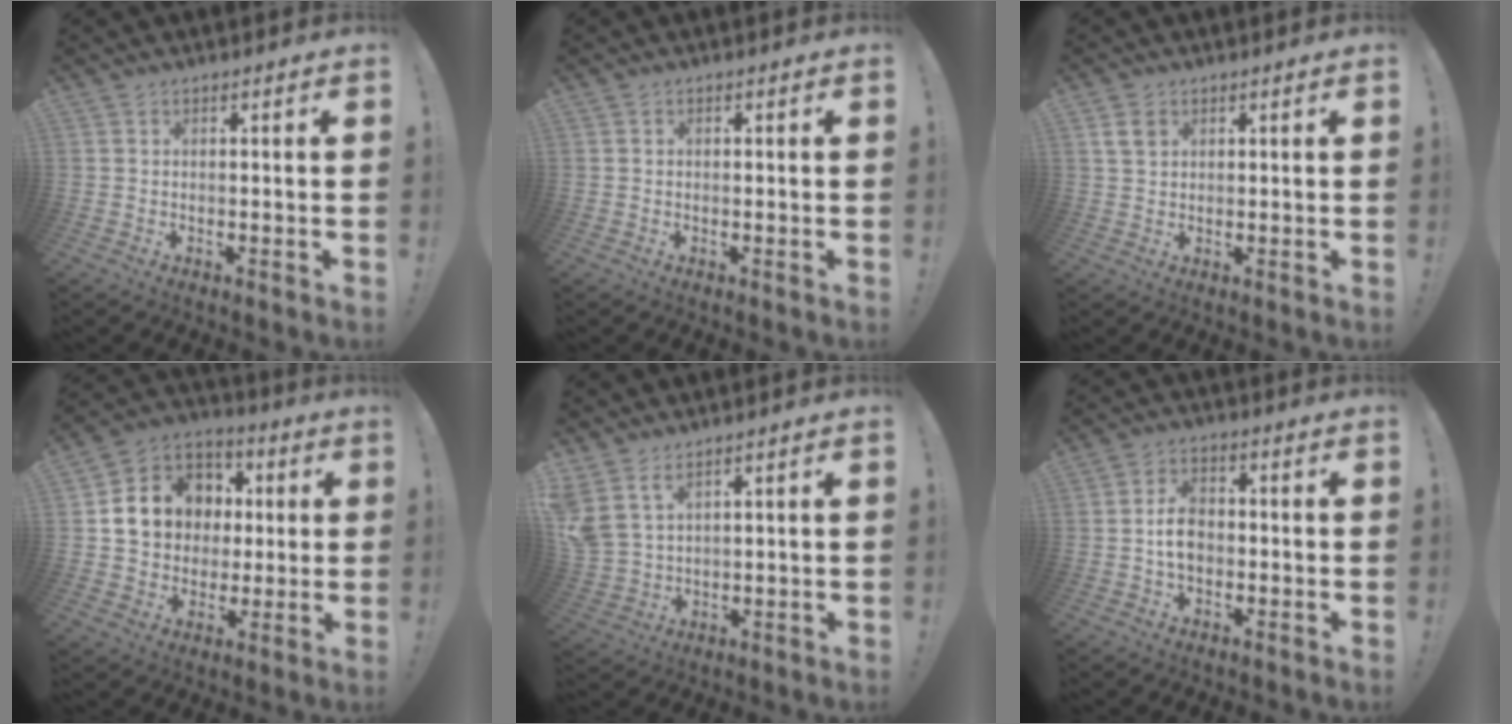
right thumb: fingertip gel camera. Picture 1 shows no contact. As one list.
[{"total": 0.5, "force": [-0.2, 0.5, 0.1], "torque": [-0.006, 0.004, -0.003]}, {"total": 4.0, "force": [1.7, 2.8, 2.3], "torque": [-0.033, 0.001, 0.033]}, {"total": 14.2, "force": [2.1, 12.7, 5.9], "torque": [-0.078, 0.001, 0.062]}, {"total": 6.3, "force": [4.5, 3.0, 3.4], "torque": [-0.077, -0.022, 0.091]}, {"total": 6.8, "force": [-1.0, 4.8, 4.6], "torque": [-0.067, 0.010, -0.019]}]